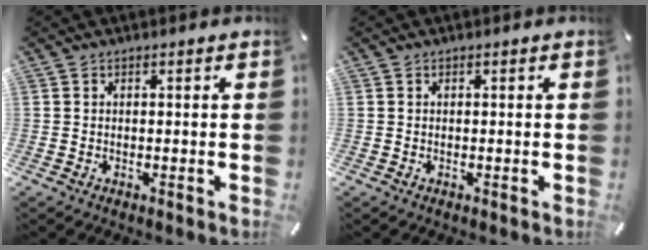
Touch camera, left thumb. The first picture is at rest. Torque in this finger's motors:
{"motor_torque": [0.00, 0.00, 0.00, 0.00, 0.00]}